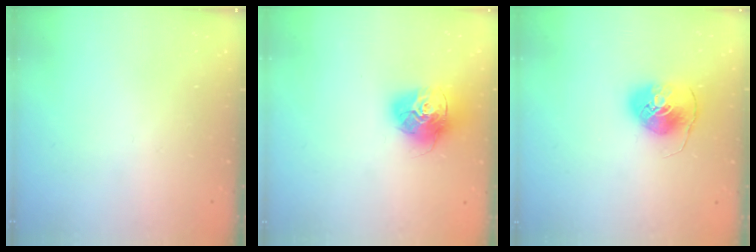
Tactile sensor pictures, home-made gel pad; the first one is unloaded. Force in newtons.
{"total": 15.4, "press": 15.3, "slide": 1.5}
{"total": 8.1, "press": 8.0, "slide": 1.2}